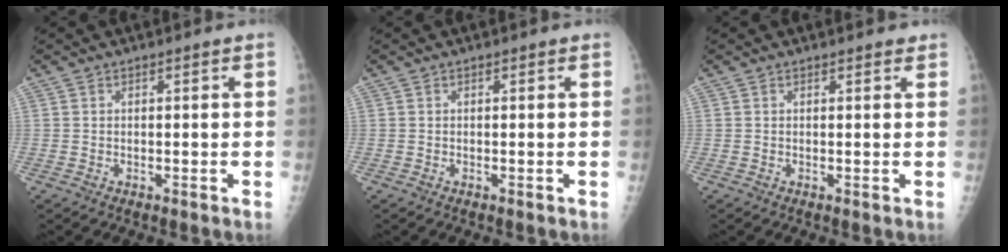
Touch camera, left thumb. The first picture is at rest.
{"total": 0.0}
{"total": 1.0, "force": [0.8, 0.4, 0.3], "torque": [-0.002, -0.002, 0.009]}